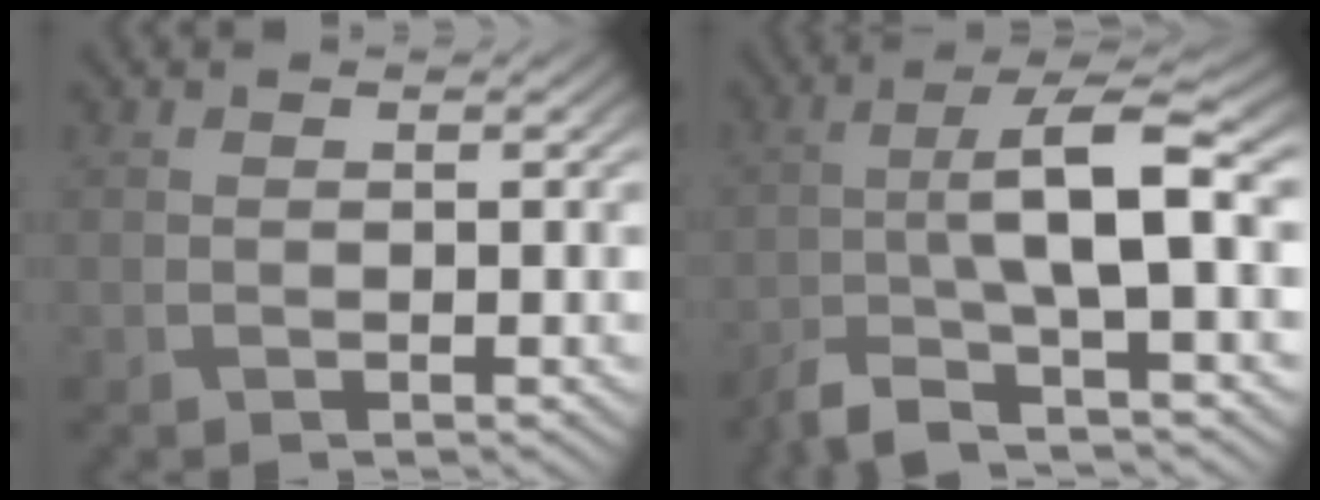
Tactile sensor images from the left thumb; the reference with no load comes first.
{"total": 8.7, "force": [-3.1, 1.6, 7.9], "torque": [-0.148, 0.008, -0.073]}